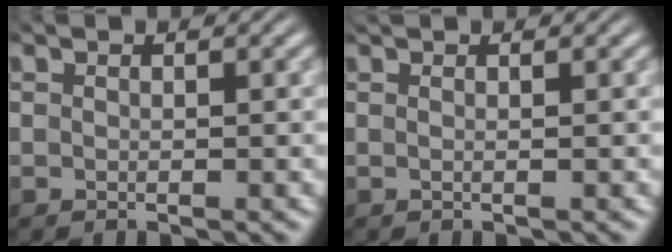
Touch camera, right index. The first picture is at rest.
{"total": 0.7, "force": [0.4, -0.5, 0.3], "torque": [0.001, 0.004, 0.001]}